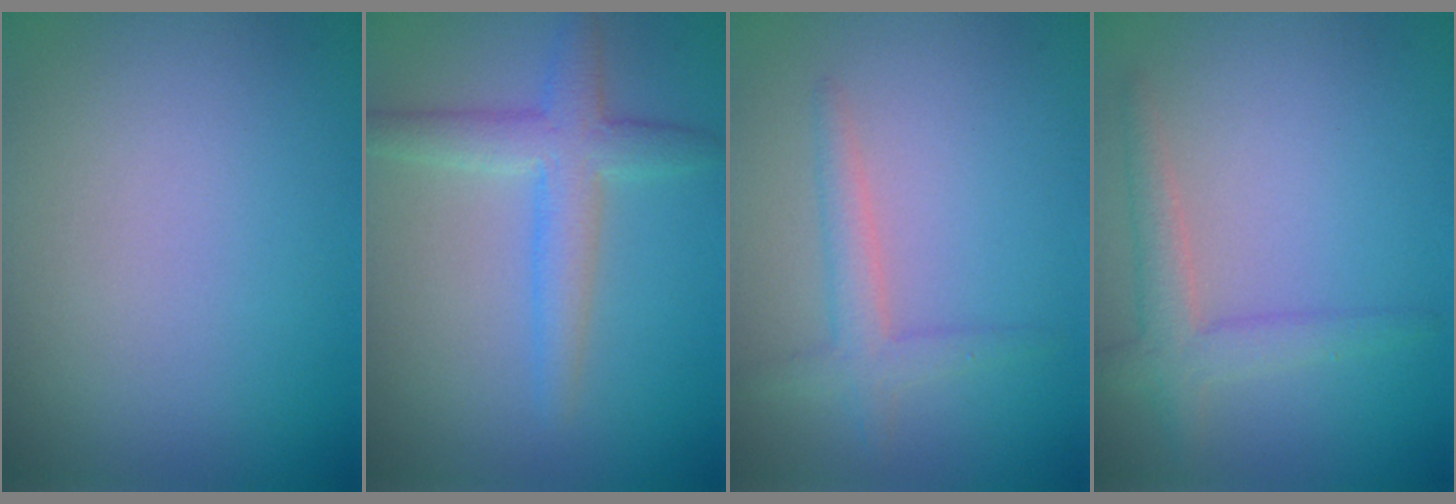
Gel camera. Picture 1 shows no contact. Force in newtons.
{"total": 3.7, "press": 3.7, "slide": 0.2}
{"total": 2.3, "press": 2.3, "slide": 0.1}
{"total": 2.8, "press": 2.8, "slide": 0.1}